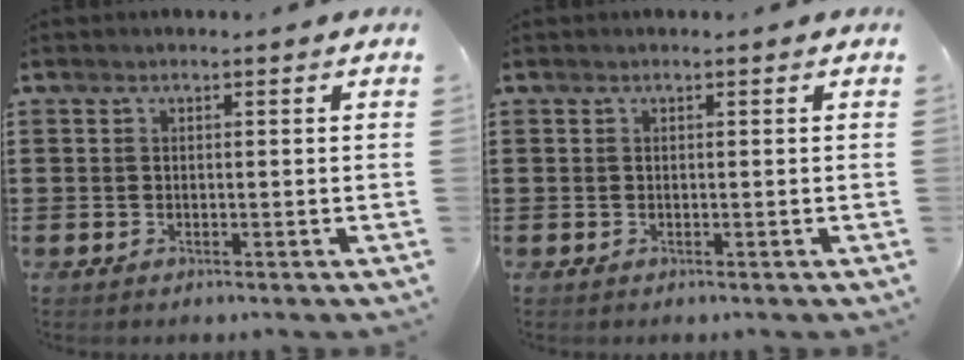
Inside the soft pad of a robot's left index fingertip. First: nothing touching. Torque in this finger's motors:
{"motor_torque": [0.00, 0.00, 0.00, 0.00]}